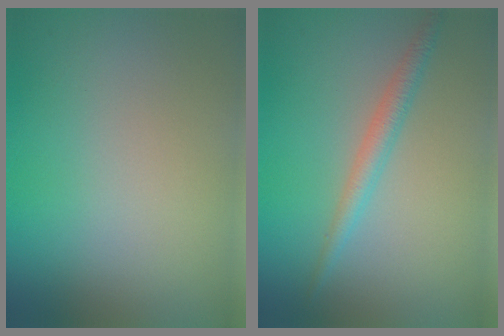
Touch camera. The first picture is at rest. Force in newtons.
{"total": 2.0, "press": 2.0, "slide": 0.0}